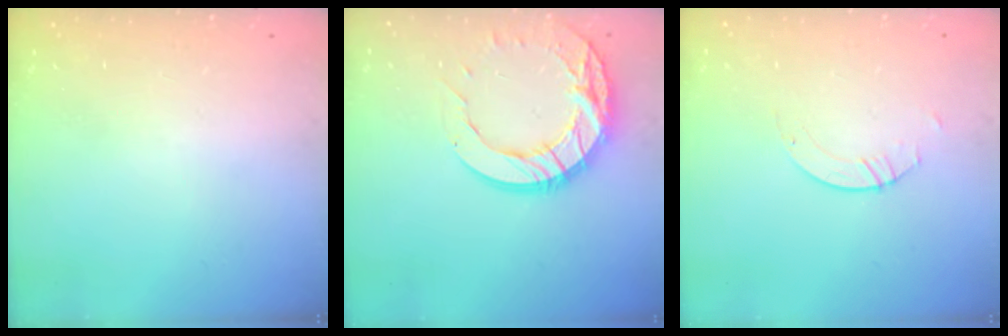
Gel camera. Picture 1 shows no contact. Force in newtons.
{"total": 14.4, "press": 14.4, "slide": 0.7}
{"total": 2.1, "press": 2.1, "slide": 0.1}